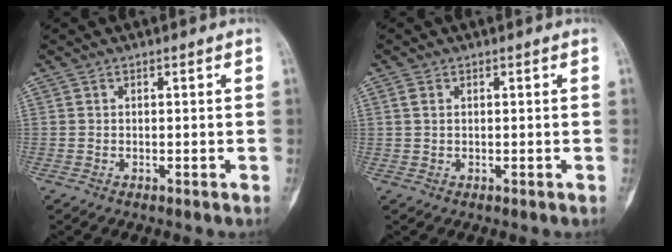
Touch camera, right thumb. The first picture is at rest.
{"total": 1.6, "force": [0.6, 1.0, 1.1], "torque": [-0.028, 0.003, 0.015]}